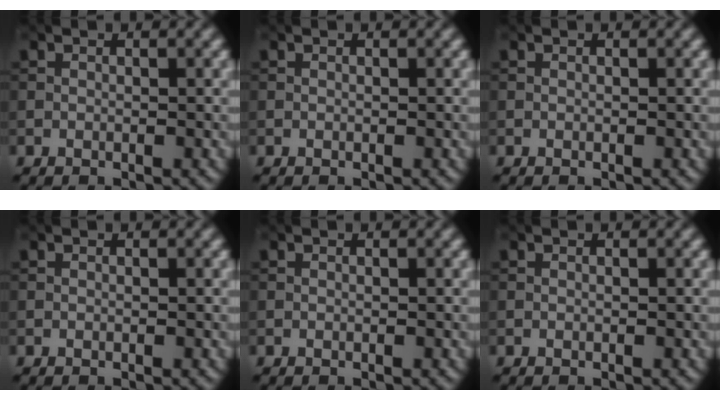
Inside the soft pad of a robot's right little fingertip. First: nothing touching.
{"total": 0.0}
{"total": 0.0}
{"total": 0.0}
{"total": 0.0}
{"total": 0.0}